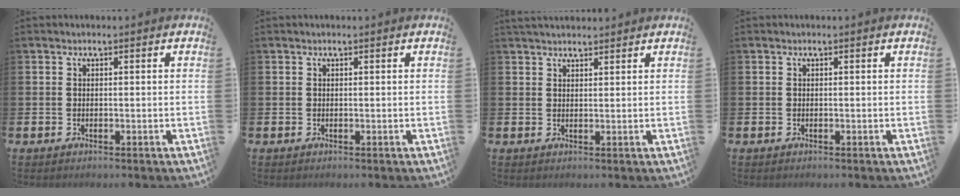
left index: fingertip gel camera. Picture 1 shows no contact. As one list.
[{"total": 0.0}, {"total": 2.3, "force": [2.2, 0.5, 0.4], "torque": [-0.004, -0.006, 0.038]}, {"total": 0.0}]